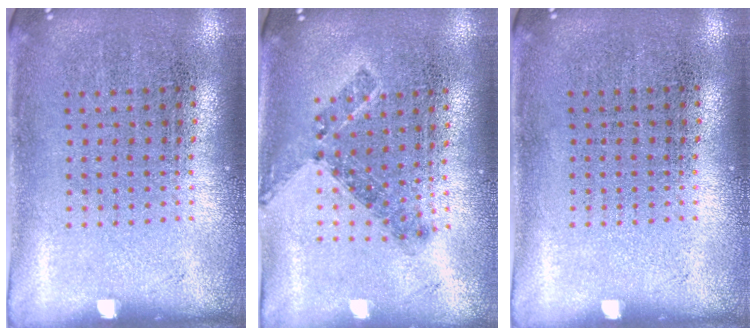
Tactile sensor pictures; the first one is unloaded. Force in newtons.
{"total": 0.8, "press": 0.8, "slide": 0.3}
{"total": 0.0}